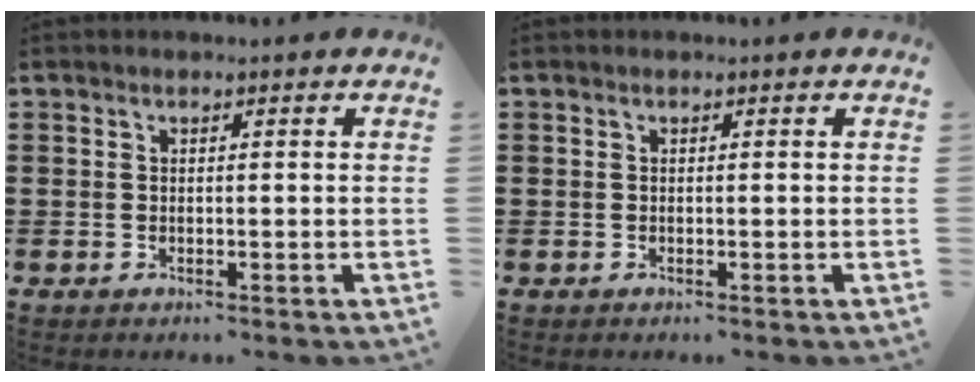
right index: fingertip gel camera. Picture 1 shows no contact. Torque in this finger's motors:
{"motor_torque": [2.14, 0.00, 0.06, 0.02]}